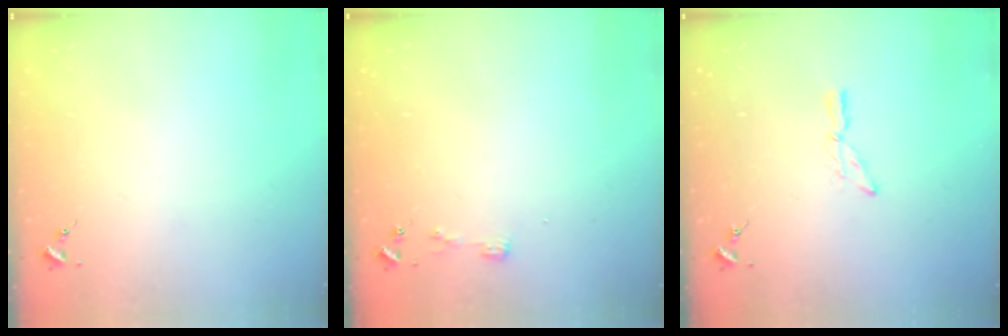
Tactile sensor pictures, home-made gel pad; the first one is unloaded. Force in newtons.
{"total": 3.3, "press": 3.3, "slide": 0.4}
{"total": 6.9, "press": 6.9, "slide": 0.4}